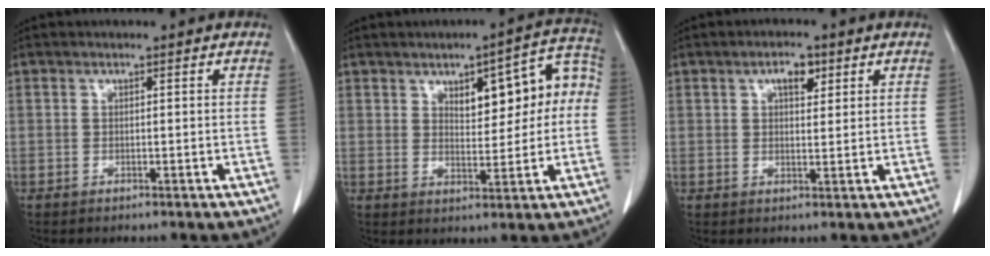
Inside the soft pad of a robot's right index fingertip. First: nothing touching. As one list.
[{"total": 11.7, "force": [2.3, 5.0, 10.3], "torque": [-0.128, 0.040, 0.039]}, {"total": 4.0, "force": [1.9, 1.9, 2.9], "torque": [-0.051, 0.005, 0.031]}]